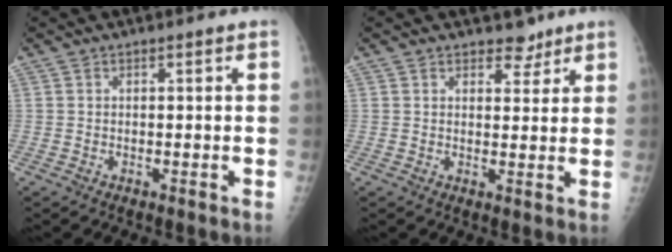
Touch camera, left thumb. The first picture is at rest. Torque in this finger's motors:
{"motor_torque": [0.15, 0.33, -0.16, 0.12, 0.01]}